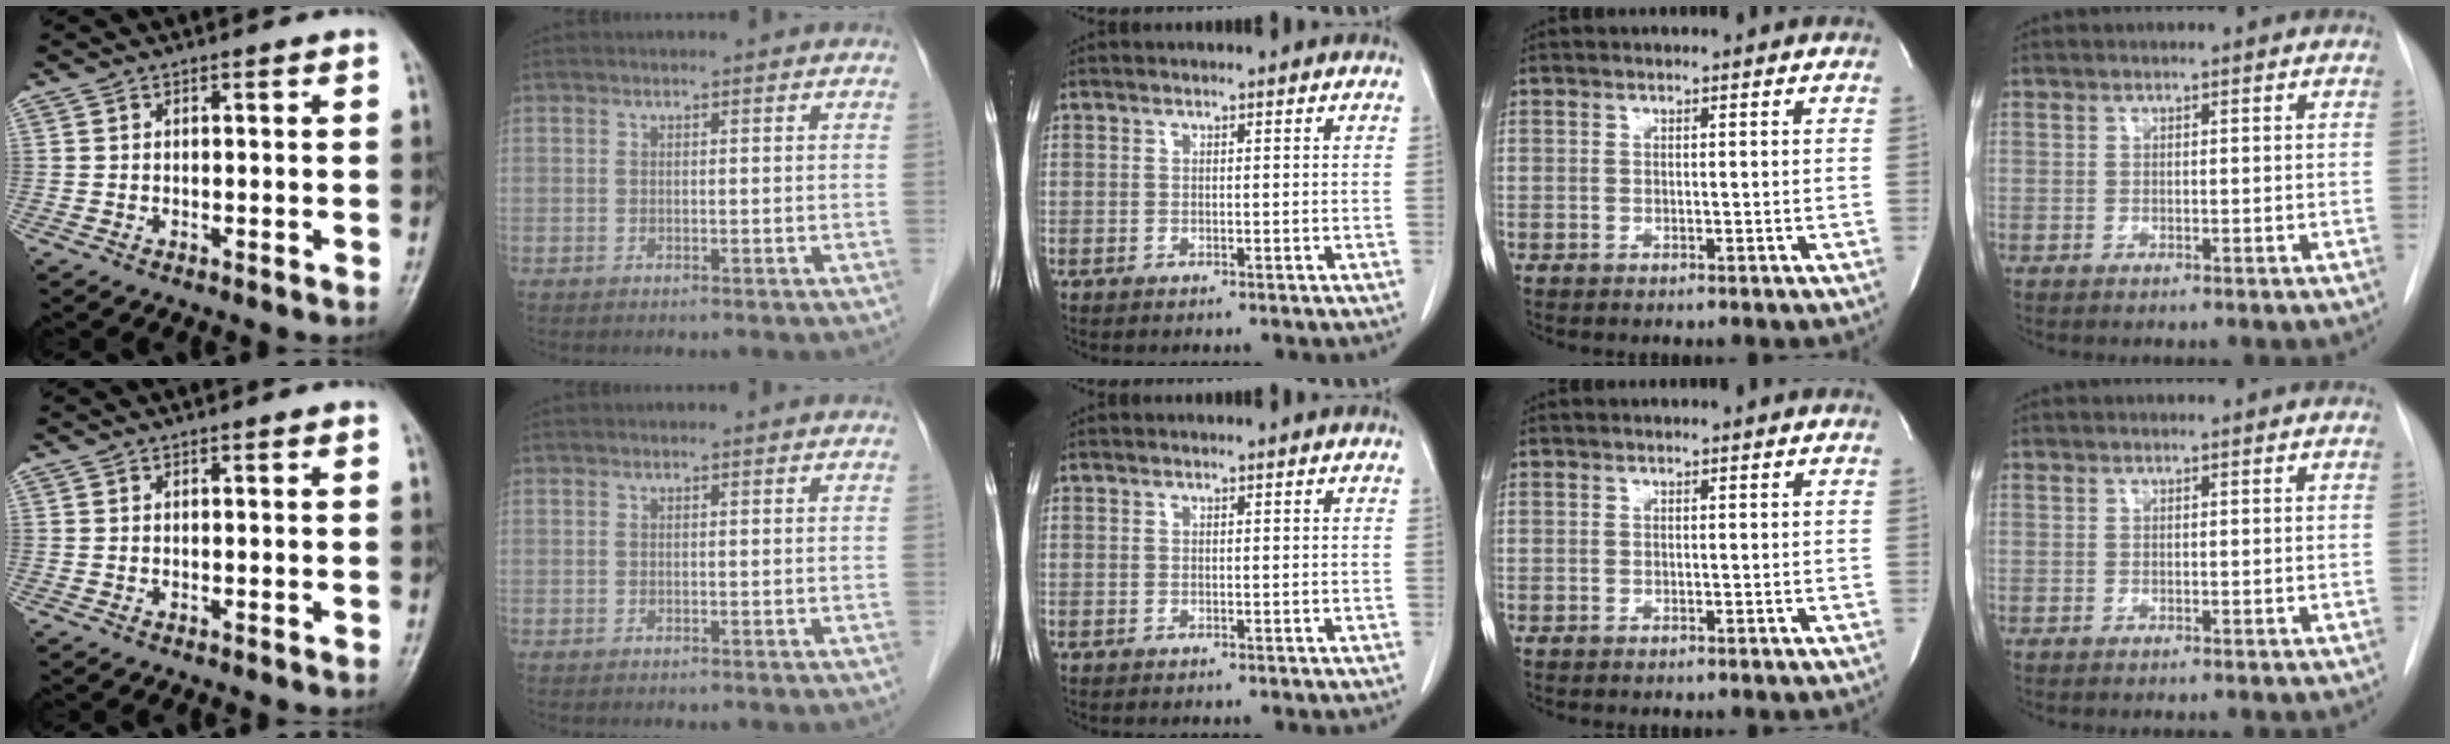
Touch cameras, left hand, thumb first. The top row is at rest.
{}